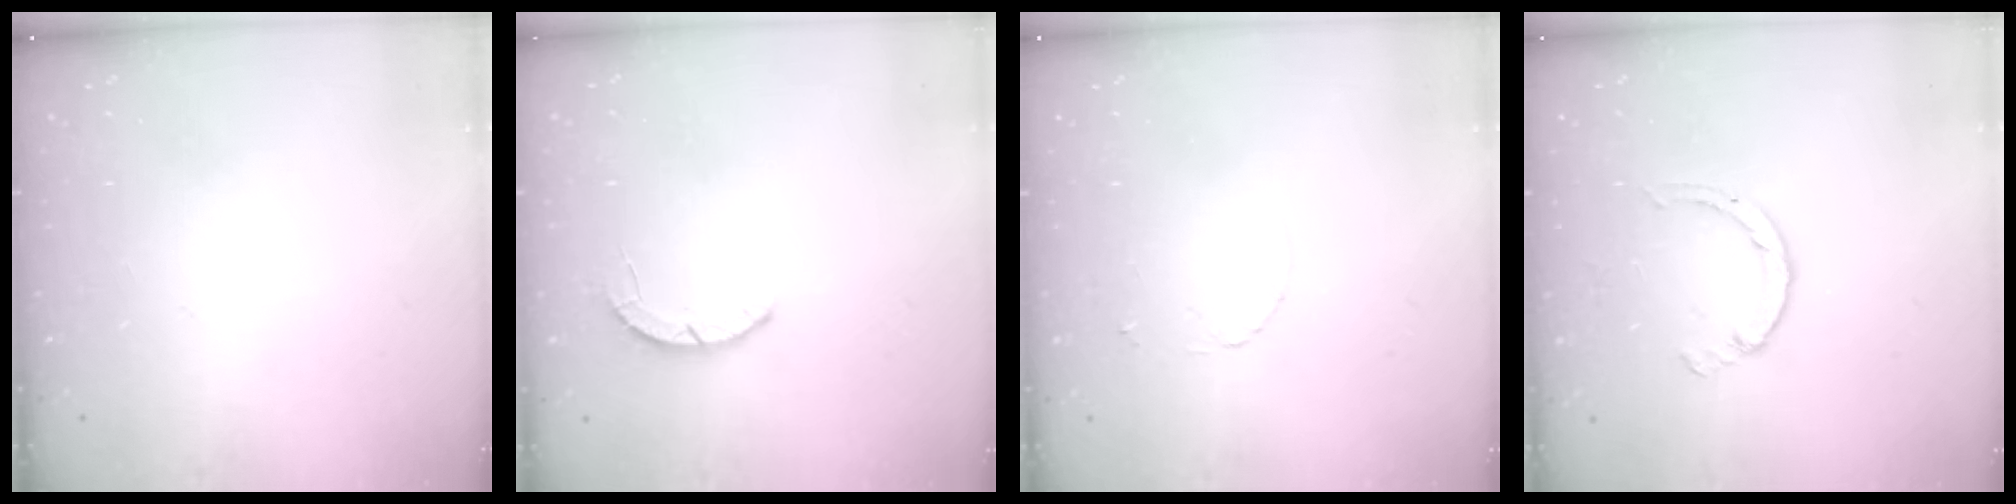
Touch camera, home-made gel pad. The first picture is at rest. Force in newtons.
{"total": 2.2, "press": 2.2, "slide": 0.3}
{"total": 1.6, "press": 1.6, "slide": 0.2}
{"total": 2.6, "press": 2.6, "slide": 0.4}